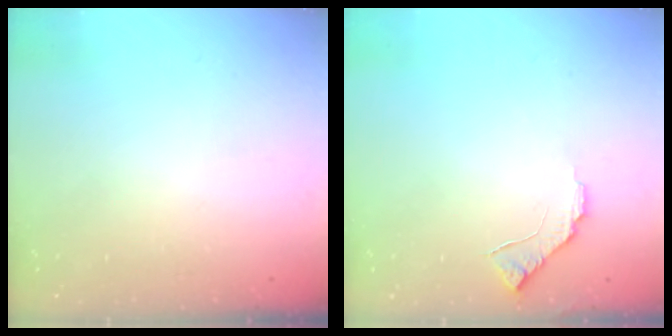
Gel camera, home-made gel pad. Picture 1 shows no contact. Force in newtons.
{"total": 7.2, "press": 7.1, "slide": 0.9}